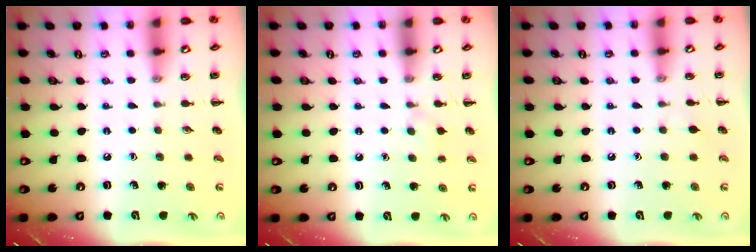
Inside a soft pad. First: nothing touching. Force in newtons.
{"total": 5.1, "press": 4.8, "slide": 1.7}
{"total": 2.7, "press": 2.5, "slide": 1.0}